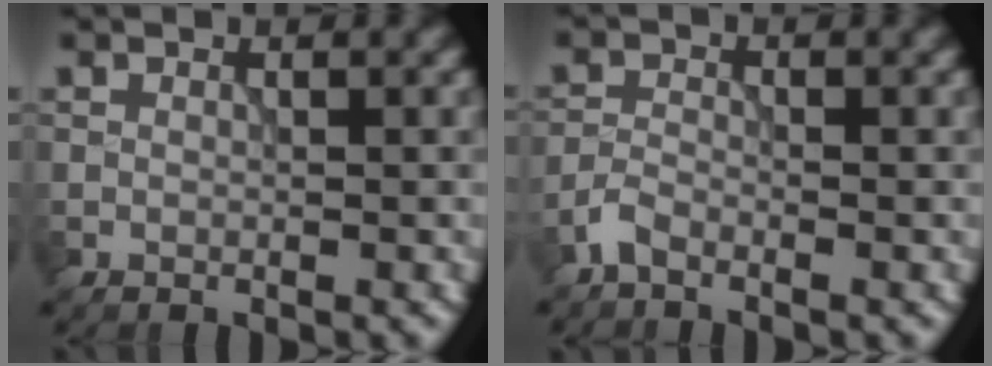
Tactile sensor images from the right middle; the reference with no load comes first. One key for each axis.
{"total": 1.6, "fx": -1.3, "fy": 0.5, "fz": 0.8, "tx": -0.020, "ty": 0.002, "tz": -0.035}